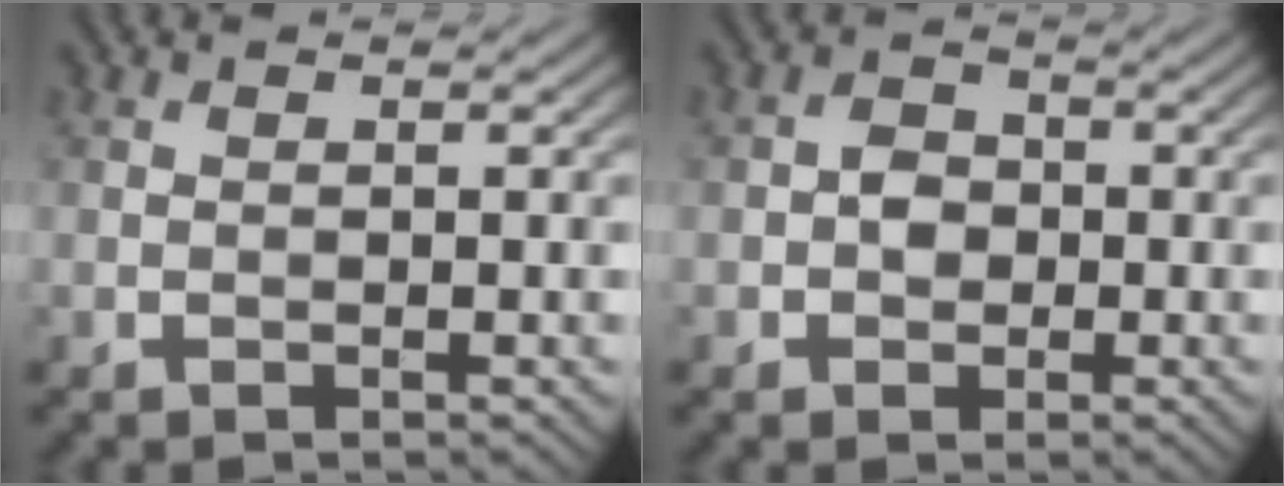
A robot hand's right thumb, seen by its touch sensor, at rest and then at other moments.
{"total": 2.4, "force": [-0.5, 2.1, 1.2], "torque": [-0.022, 0.002, -0.016]}